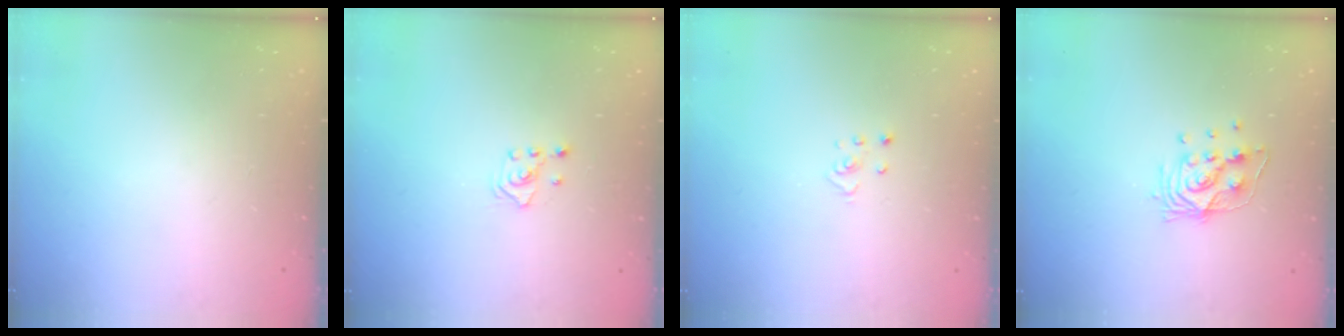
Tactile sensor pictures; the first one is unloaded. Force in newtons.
{"total": 2.0, "press": 1.8, "slide": 0.9}
{"total": 2.3, "press": 2.3, "slide": 0.2}
{"total": 10.3, "press": 10.3, "slide": 0.7}